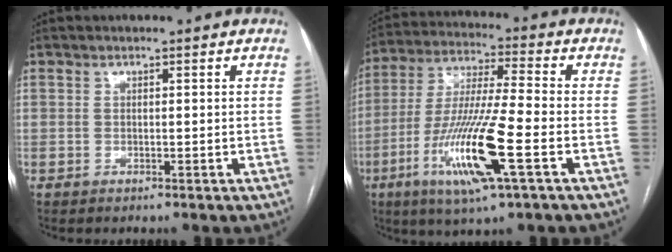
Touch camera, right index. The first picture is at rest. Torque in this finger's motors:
{"motor_torque": [2.14, 0.00, 0.75, 0.21]}